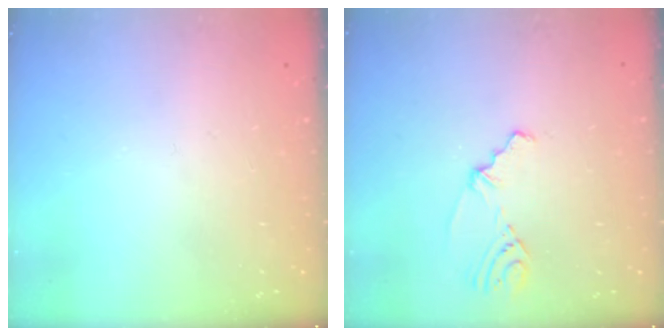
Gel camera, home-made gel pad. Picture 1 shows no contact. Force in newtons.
{"total": 2.8, "press": 2.3, "slide": 1.5}